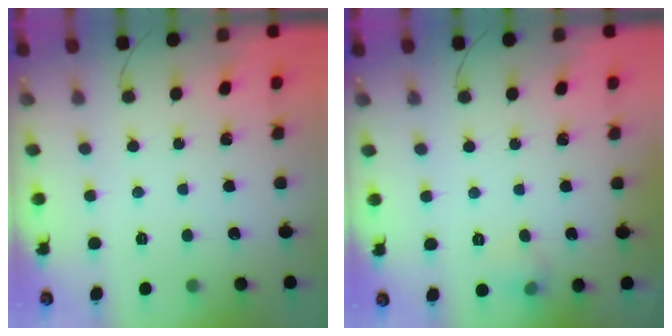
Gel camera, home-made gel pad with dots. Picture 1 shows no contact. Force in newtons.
{"total": 5.0, "press": 4.7, "slide": 1.6}